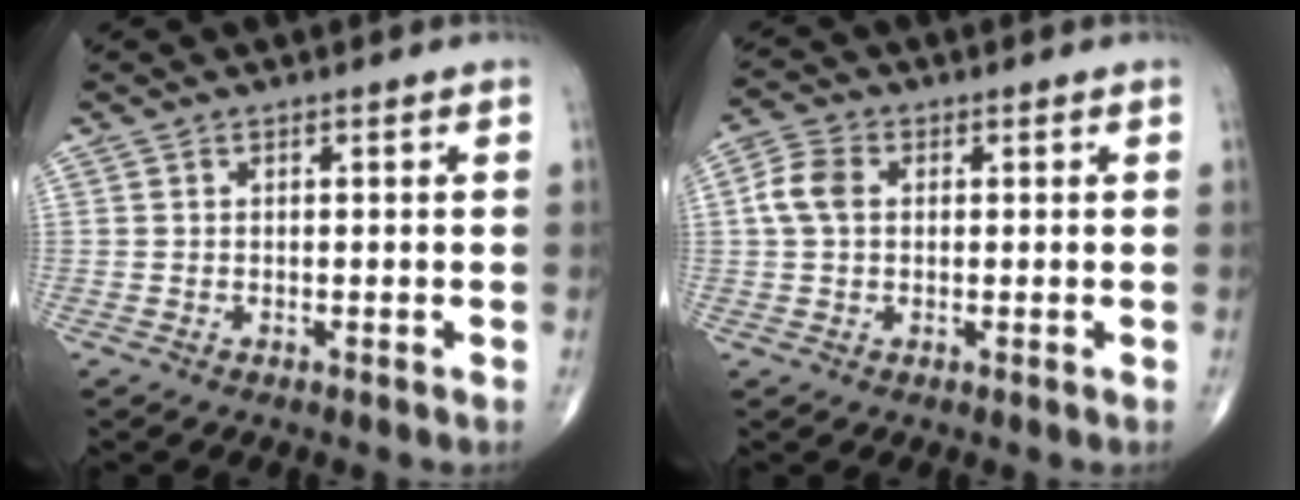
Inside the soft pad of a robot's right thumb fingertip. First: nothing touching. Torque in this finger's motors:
{"motor_torque": [-0.12, 0.27, 0.74, 0.31, 0.14]}